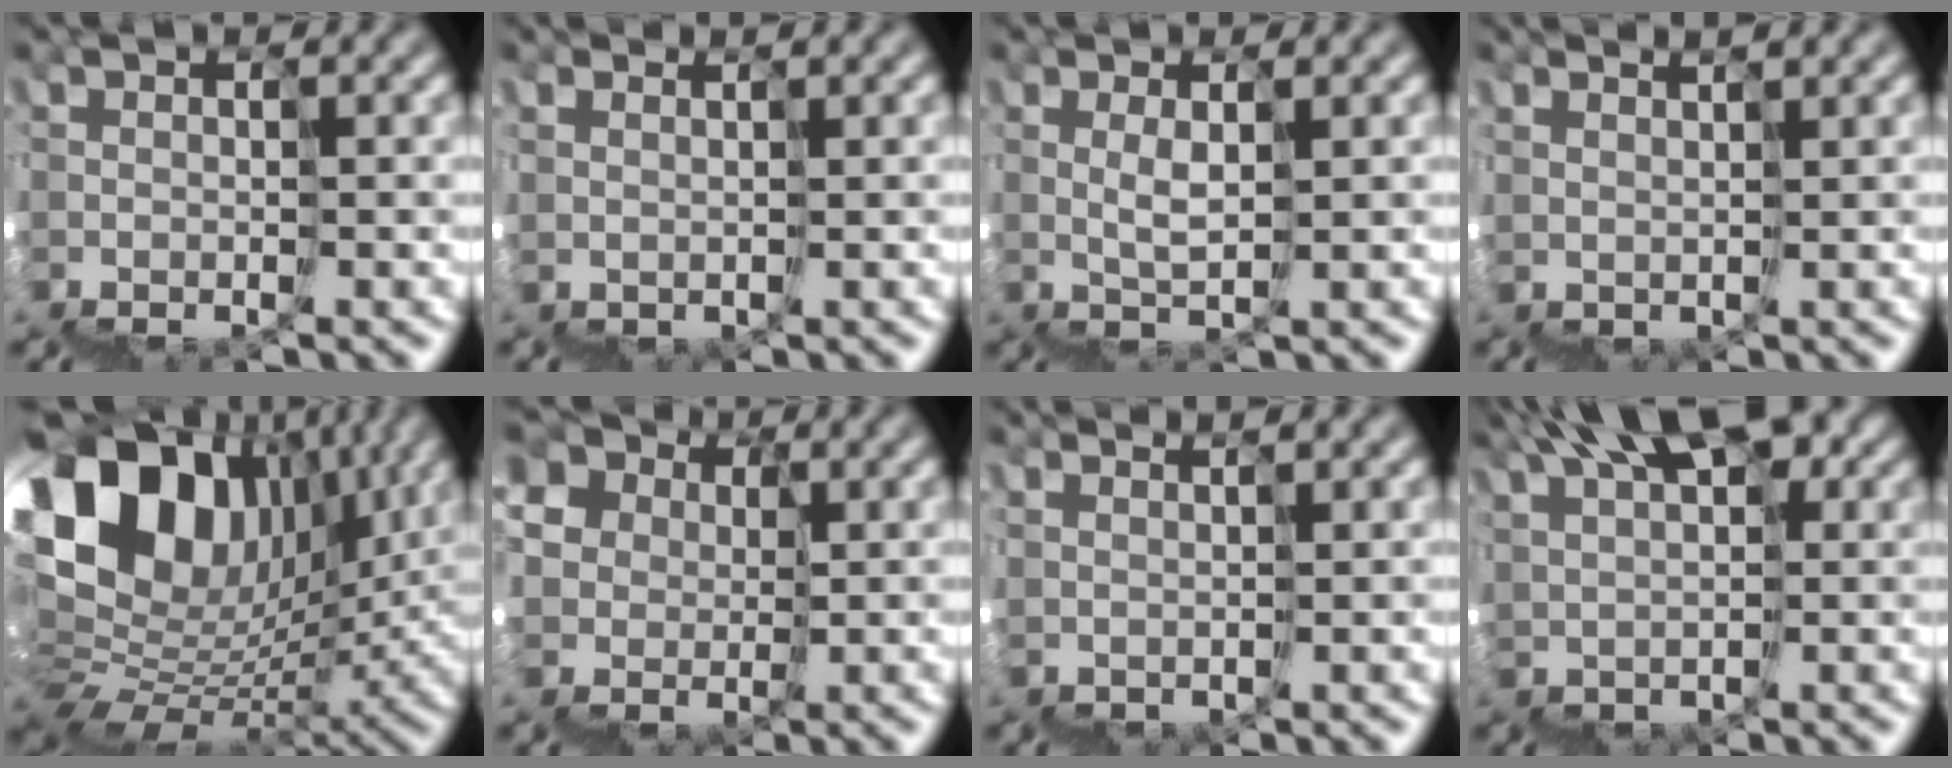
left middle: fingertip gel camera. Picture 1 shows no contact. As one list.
[{"total": 2.7, "force": [2.0, -0.9, -1.5], "torque": [0.028, 0.020, 0.027]}, {"total": 4.3, "force": [3.2, -1.8, -2.2], "torque": [0.043, 0.042, 0.053]}, {"total": 3.8, "force": [3.7, -0.5, -0.6], "torque": [0.030, 0.037, 0.062]}, {"total": 13.8, "force": [7.4, 9.8, 6.2], "torque": [-0.109, 0.057, 0.138]}, {"total": 9.2, "force": [5.3, 7.6, 0.5], "torque": [-0.034, 0.064, 0.038]}, {"total": 3.0, "force": [2.7, -0.9, -0.7], "torque": [0.022, 0.026, 0.046]}, {"total": 7.5, "force": [6.6, 2.1, 3.1], "torque": [-0.043, 0.049, 0.099]}]